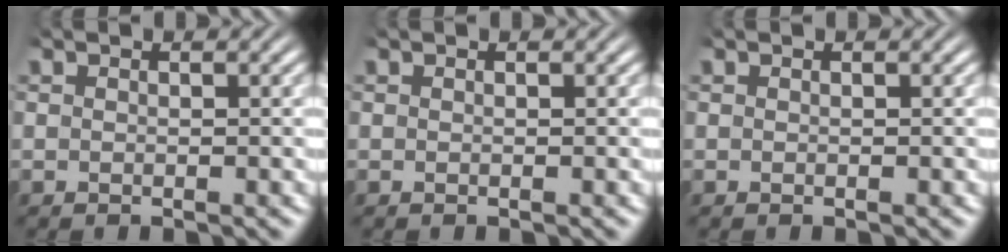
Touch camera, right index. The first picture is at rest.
{"total": 0.0}
{"total": 0.0}